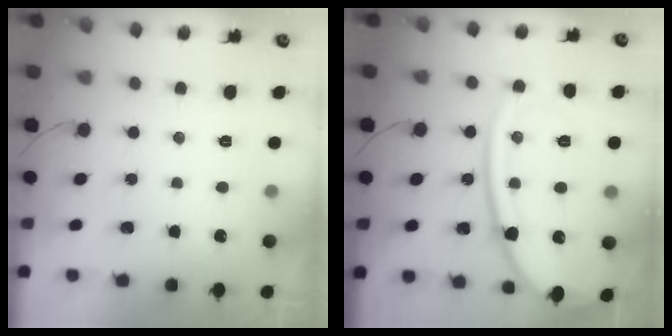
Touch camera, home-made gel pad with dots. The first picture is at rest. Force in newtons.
{"total": 18.9, "press": 18.8, "slide": 1.9}